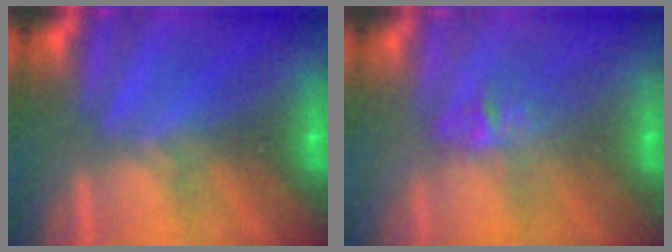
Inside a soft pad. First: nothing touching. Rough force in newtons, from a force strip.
{"total": 2.7}